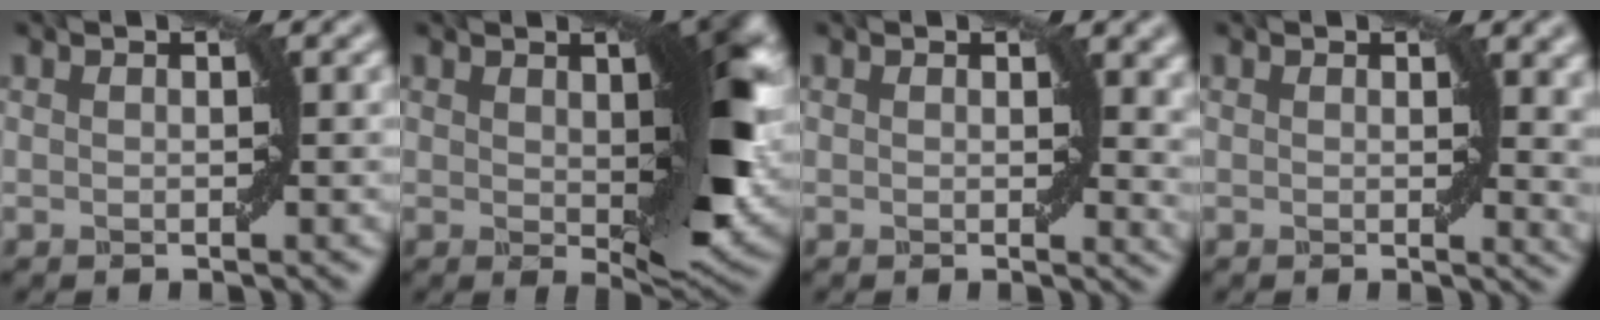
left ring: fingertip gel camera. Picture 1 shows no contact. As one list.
[{"total": 7.9, "force": [1.0, 3.5, 7.1], "torque": [-0.099, -0.005, 0.022]}, {"total": 3.0, "force": [1.0, 1.7, 2.3], "torque": [-0.018, -0.007, 0.014]}, {"total": 3.2, "force": [1.0, 1.3, 2.7], "torque": [-0.021, -0.004, 0.016]}]